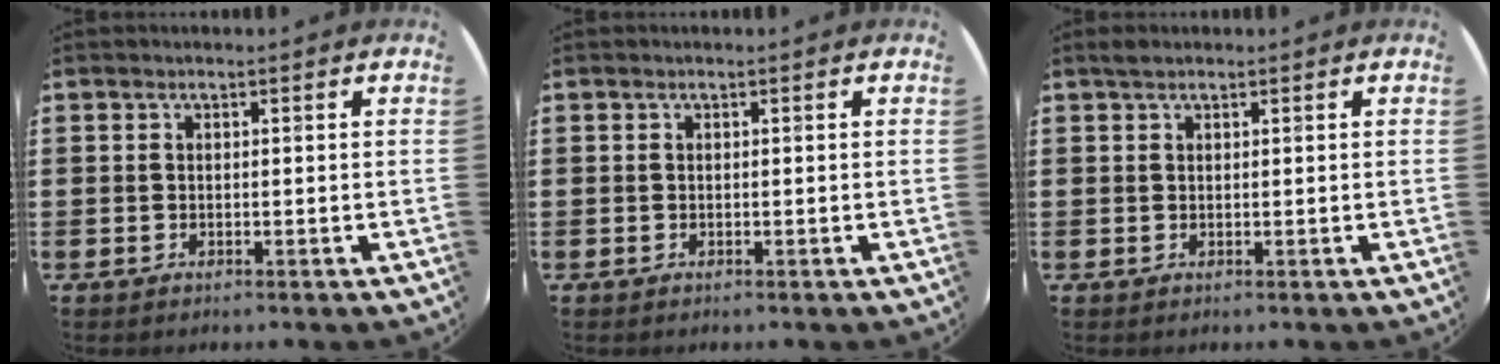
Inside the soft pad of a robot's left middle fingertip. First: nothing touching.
{"total": 0.0}
{"total": 0.9, "force": [0.8, 0.3, 0.2], "torque": [-0.006, 0.004, 0.015]}